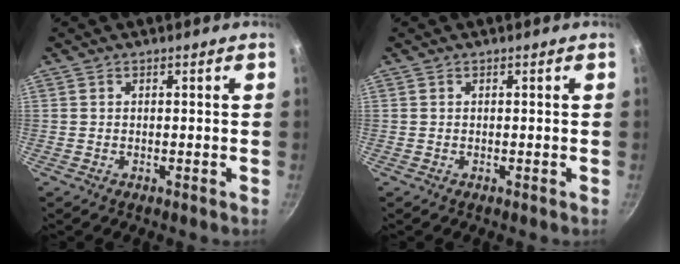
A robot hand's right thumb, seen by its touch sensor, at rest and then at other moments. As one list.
[{"total": 0.0}]